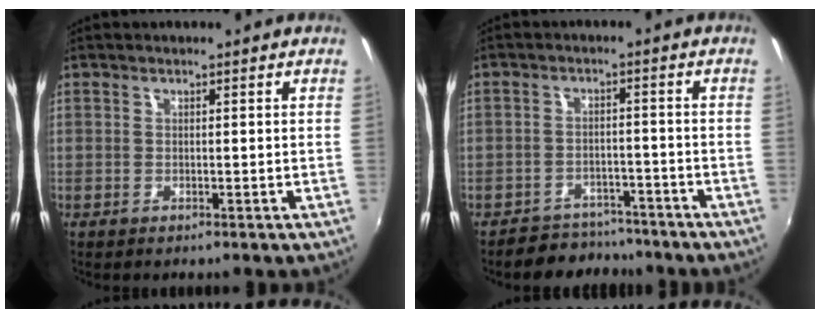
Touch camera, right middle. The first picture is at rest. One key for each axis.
{"total": 7.2, "fx": -6.3, "fy": 3.4, "fz": 0.6, "tx": -0.024, "ty": 0.014, "tz": -0.088}